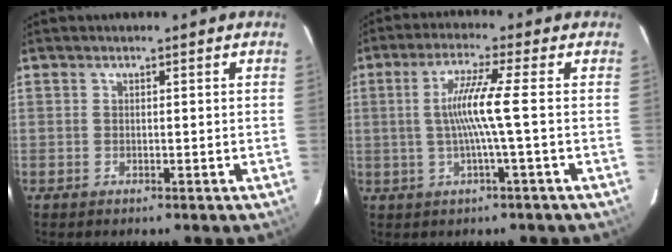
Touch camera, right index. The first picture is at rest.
{"total": 7.0, "force": [-0.6, -1.6, 6.8], "torque": [-0.137, -0.003, -0.008]}